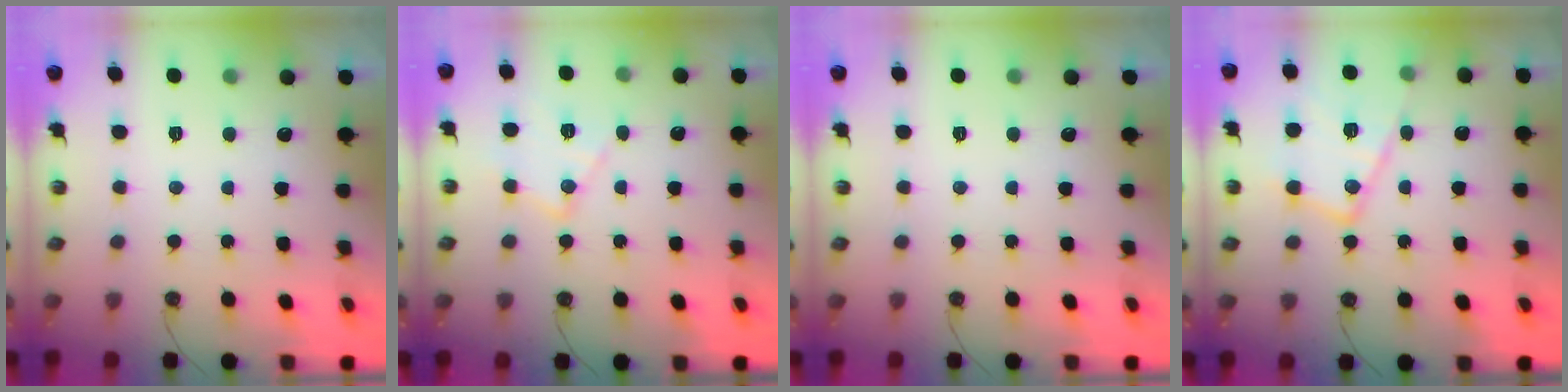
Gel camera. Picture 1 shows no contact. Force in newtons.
{"total": 11.7, "press": 11.7, "slide": 0.7}
{"total": 0.0}
{"total": 16.1, "press": 16.1, "slide": 1.2}